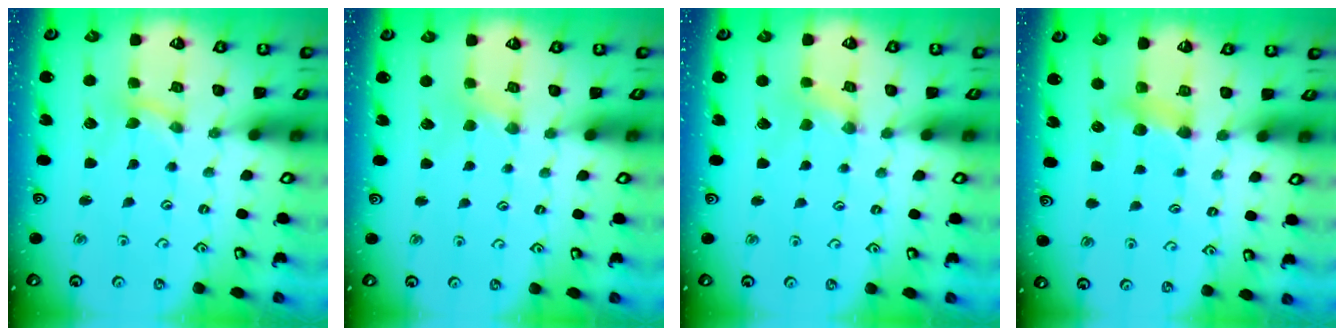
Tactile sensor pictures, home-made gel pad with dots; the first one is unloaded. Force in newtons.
{"total": 1.1, "press": 1.1, "slide": 0.2}
{"total": 0.6, "press": 0.5, "slide": 0.1}
{"total": 5.1, "press": 5.0, "slide": 0.8}